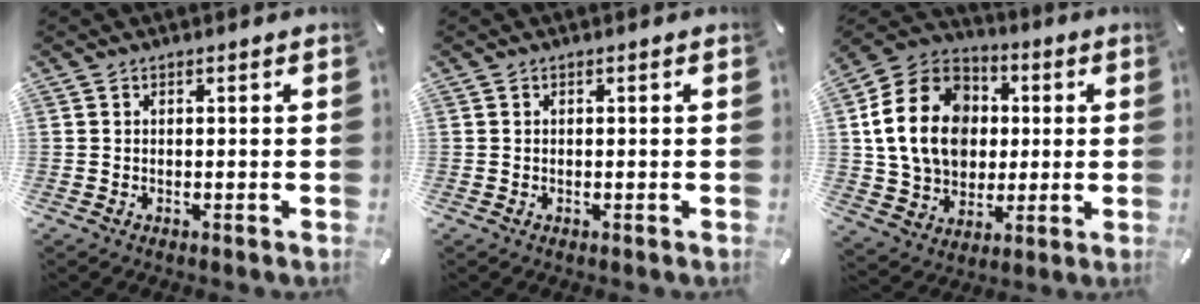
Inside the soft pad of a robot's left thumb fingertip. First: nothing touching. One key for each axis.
{"total": 0.0}
{"total": 19.9, "fx": 1.7, "fy": 16.4, "fz": 11.0, "tx": -0.216, "ty": 0.013, "tz": 0.033}